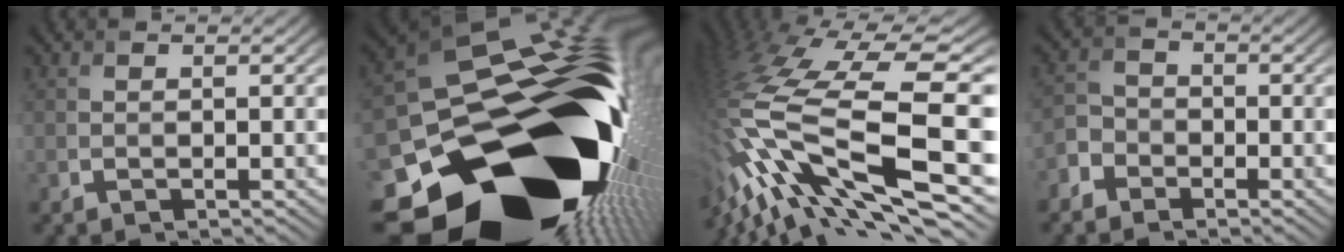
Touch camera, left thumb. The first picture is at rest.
{"total": 22.5, "force": [-8.4, 14.9, 14.6], "torque": [-0.264, -0.083, -0.107]}
{"total": 18.3, "force": [-5.0, 6.4, 16.4], "torque": [-0.359, -0.014, -0.086]}
{"total": 3.7, "force": [-2.7, 2.3, 0.9], "torque": [-0.025, -0.001, -0.063]}